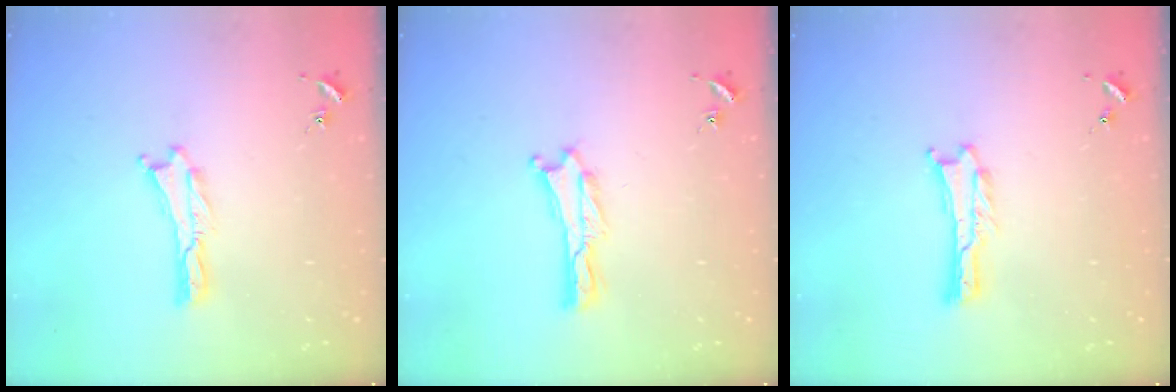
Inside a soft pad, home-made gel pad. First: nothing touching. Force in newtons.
{"total": 0.0}
{"total": 0.0}